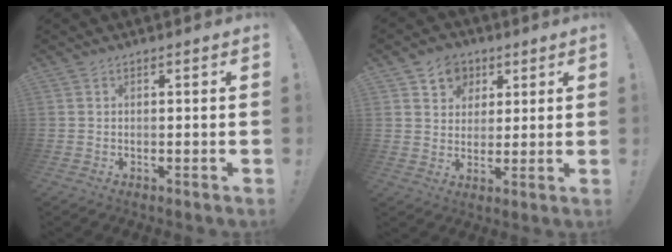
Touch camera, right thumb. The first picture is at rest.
{"total": 8.1, "force": [3.8, 7.1, 1.3], "torque": [-0.010, -0.031, 0.073]}